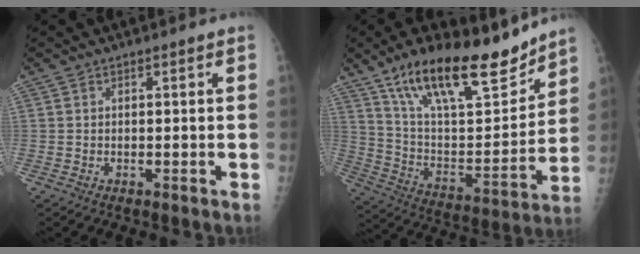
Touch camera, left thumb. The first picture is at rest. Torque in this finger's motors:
{"motor_torque": [0.38, 0.28, 1.43, -1.34, 0.35]}